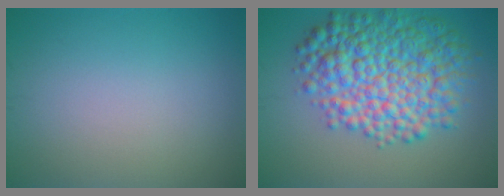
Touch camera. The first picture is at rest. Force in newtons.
{"total": 9.7, "press": 9.7, "slide": 0.1}